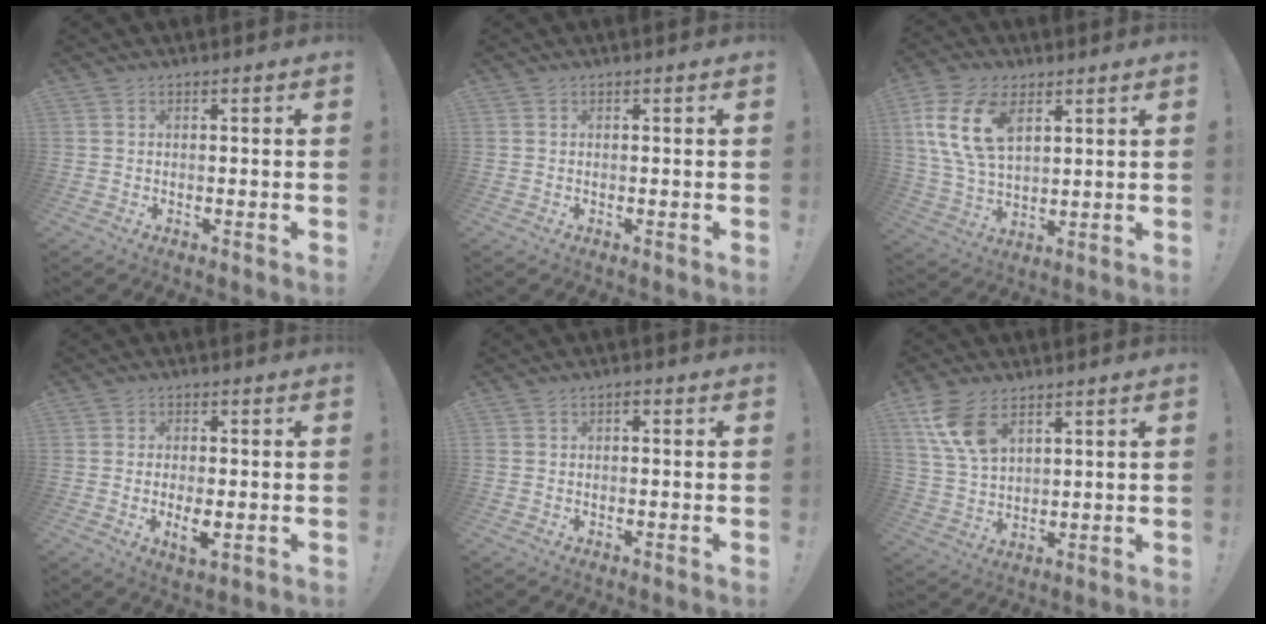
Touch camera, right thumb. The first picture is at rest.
{"total": 0.0}
{"total": 15.6, "force": [6.2, 9.5, 10.6], "torque": [-0.228, -0.010, 0.118]}
{"total": 5.2, "force": [-1.1, 2.1, 4.7], "torque": [-0.080, -0.004, -0.019]}
{"total": 0.7, "force": [-0.4, 0.4, 0.2], "torque": [-0.012, 0.006, -0.009]}
{"total": 10.9, "force": [6.0, 5.9, 6.8], "torque": [-0.134, -0.016, 0.117]}